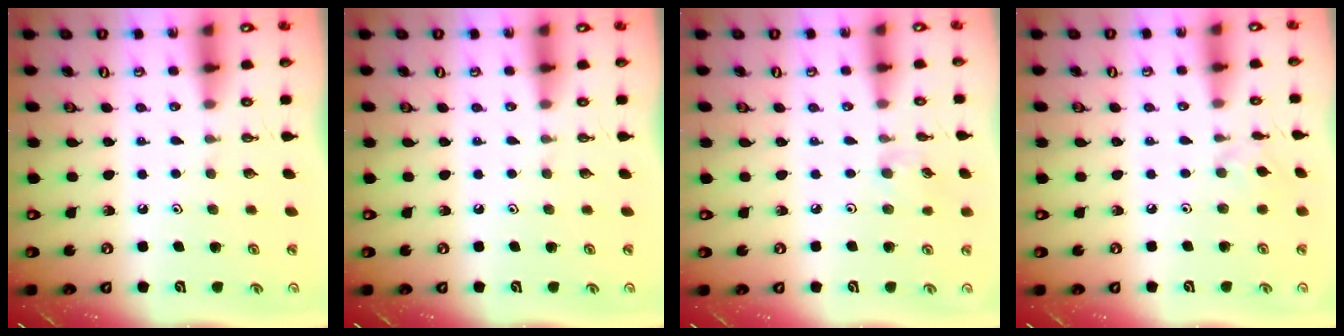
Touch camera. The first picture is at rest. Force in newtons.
{"total": 0.0}
{"total": 3.4, "press": 3.4, "slide": 0.5}
{"total": 3.3, "press": 3.2, "slide": 0.6}